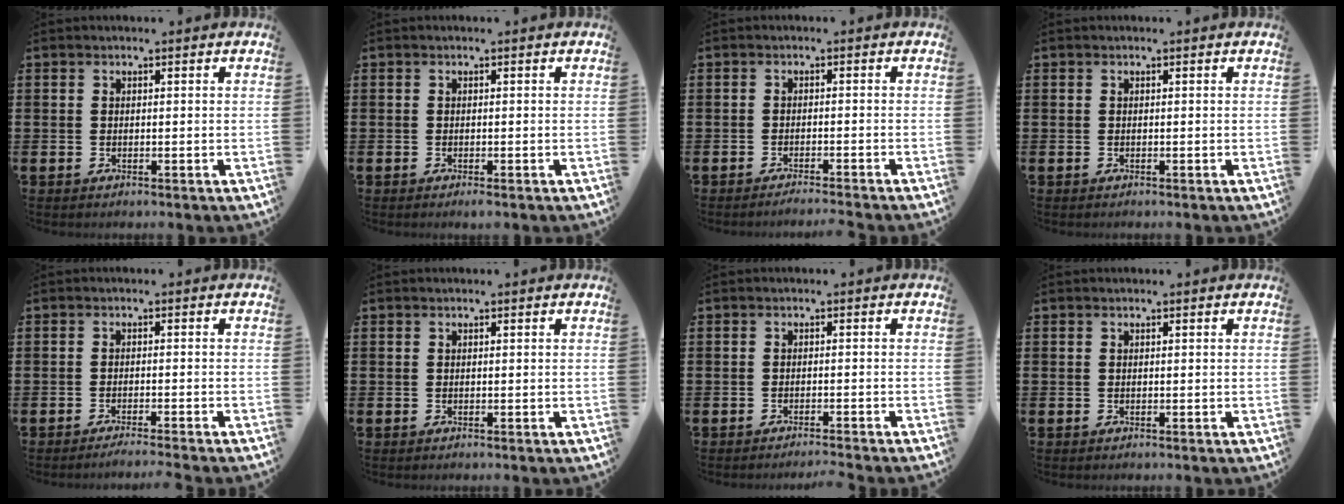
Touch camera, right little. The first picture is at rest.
{"total": 0.6, "force": [-0.2, 0.1, 0.5], "torque": [-0.009, -0.002, -0.004]}
{"total": 1.2, "force": [-1.1, -0.3, 0.2], "torque": [-0.002, 0.001, -0.023]}
{"total": 0.0}
{"total": 1.3, "force": [-1.2, -0.3, 0.5], "torque": [-0.005, -0.001, -0.023]}
{"total": 0.0}
{"total": 1.1, "force": [-1.1, -0.3, 0.1], "torque": [-0.001, 0.002, -0.021]}
{"total": 0.0}